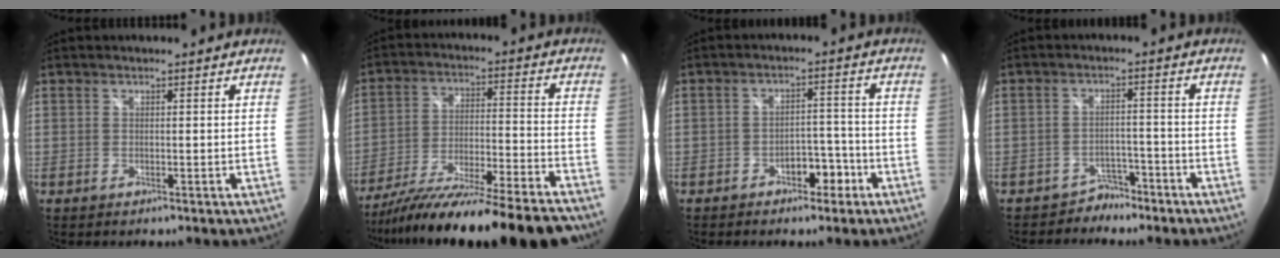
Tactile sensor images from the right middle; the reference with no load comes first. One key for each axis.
{"total": 24.6, "fx": -21.6, "fy": -0.1, "fz": 11.8, "tx": -0.202, "ty": -0.070, "tz": -0.334}
{"total": 4.8, "fx": -3.2, "fy": 2.8, "fz": 2.3, "tx": -0.042, "ty": 0.012, "tz": -0.041}
{"total": 4.5, "fx": -3.8, "fy": 2.4, "fz": 0.2, "tx": -0.009, "ty": 0.013, "tz": -0.059}